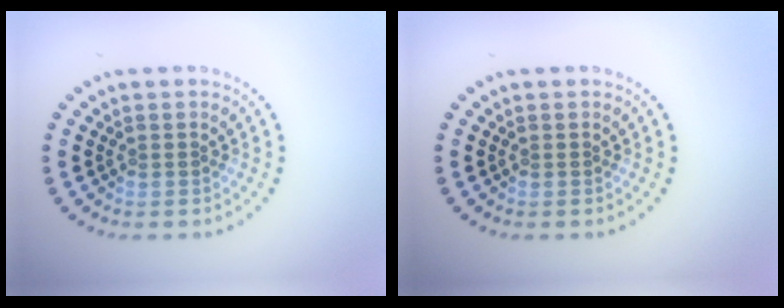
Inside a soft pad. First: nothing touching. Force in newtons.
{"total": 0.0}